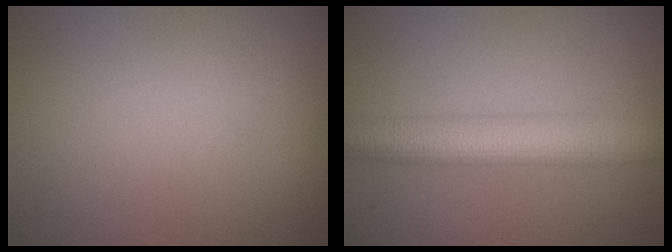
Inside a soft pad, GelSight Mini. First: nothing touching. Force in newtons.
{"total": 6.7, "press": 6.7, "slide": 0.1}